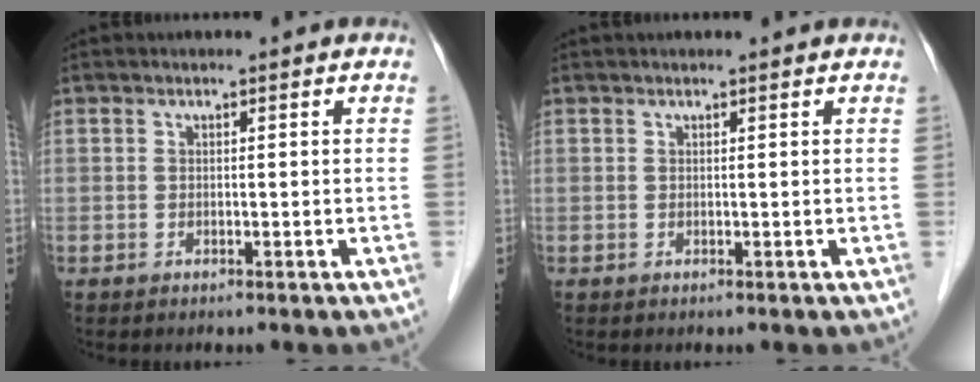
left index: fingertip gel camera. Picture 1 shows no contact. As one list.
[{"total": 2.2, "force": [2.0, 0.1, 0.8], "torque": [-0.010, 0.022, 0.025]}]